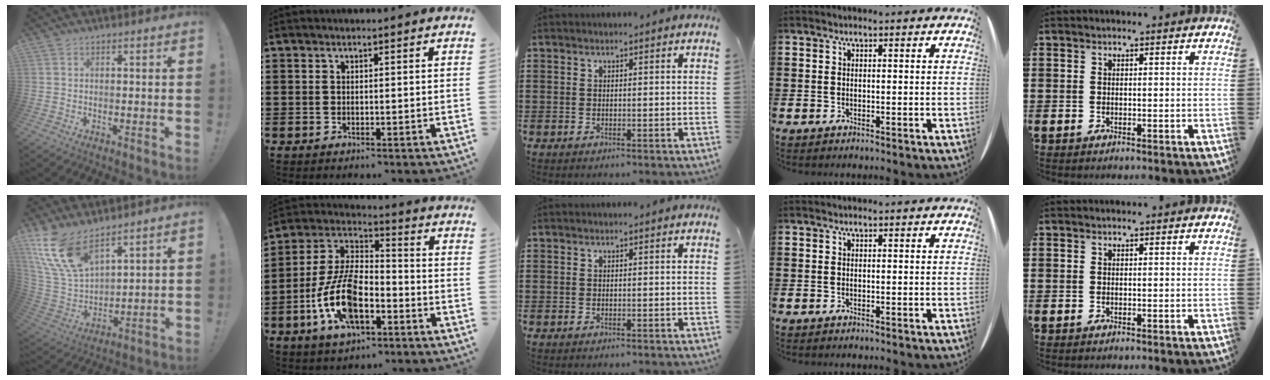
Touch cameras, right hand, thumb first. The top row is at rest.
{"thumb": {"total": 14.9, "force": [10.9, 6.3, 8.1], "torque": [-0.183, -0.071, 0.208]}, "index": {"total": 12.1, "force": [-4.9, 5.8, 9.4], "torque": [-0.223, 0.001, -0.098]}}